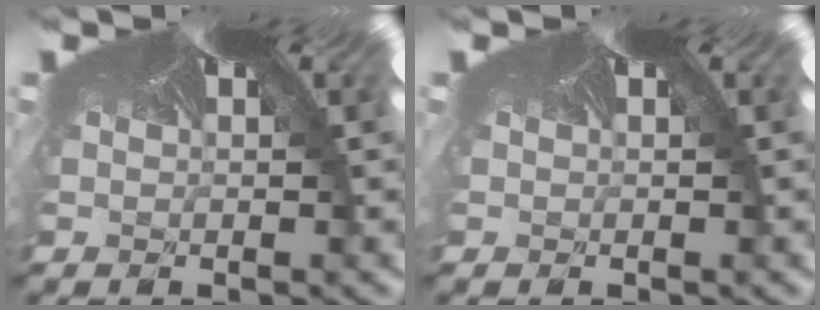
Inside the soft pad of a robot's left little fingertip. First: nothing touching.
{"total": 0.0}